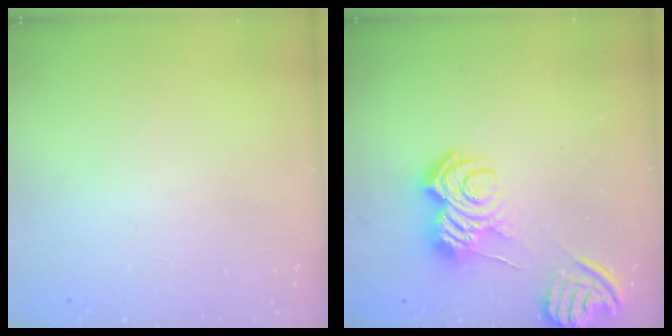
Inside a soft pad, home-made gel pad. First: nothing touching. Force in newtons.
{"total": 9.0, "press": 9.0, "slide": 0.7}